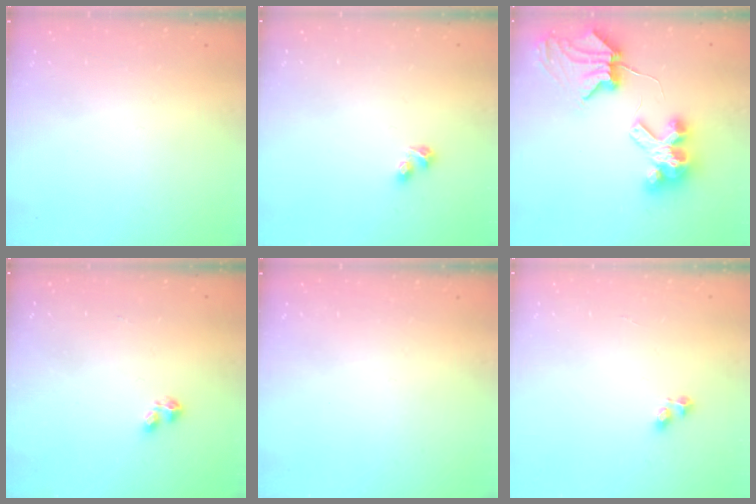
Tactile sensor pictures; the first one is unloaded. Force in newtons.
{"total": 3.4, "press": 3.3, "slide": 1.0}
{"total": 8.3, "press": 8.2, "slide": 1.1}
{"total": 2.2, "press": 2.2, "slide": 0.4}
{"total": 0.0}
{"total": 2.5, "press": 2.5, "slide": 0.2}